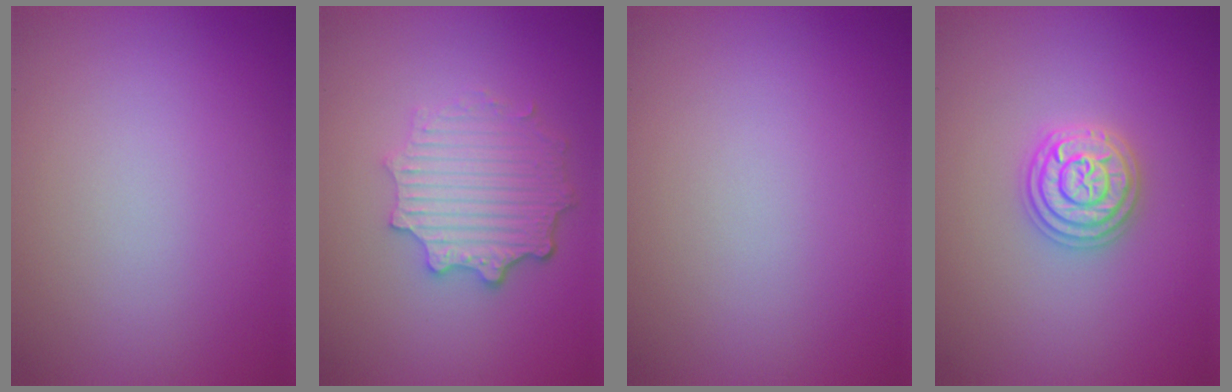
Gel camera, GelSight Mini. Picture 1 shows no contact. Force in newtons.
{"total": 4.5, "press": 3.6, "slide": 2.7}
{"total": 0.0}
{"total": 3.6, "press": 3.6, "slide": 0.5}